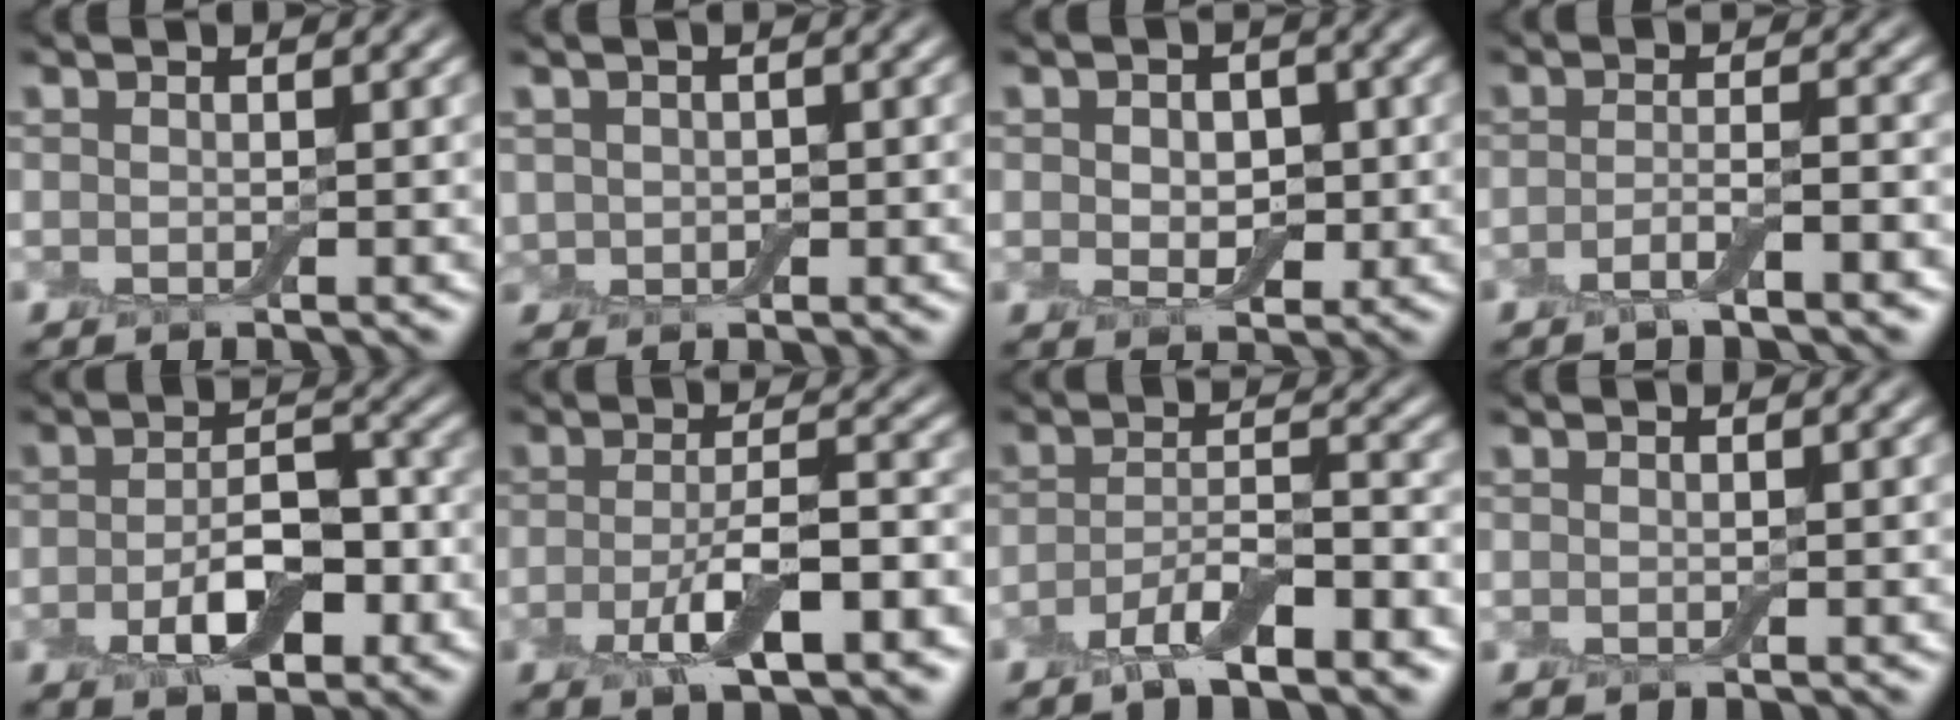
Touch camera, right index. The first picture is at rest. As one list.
[{"total": 1.4, "force": [0.1, 1.3, 0.6], "torque": [-0.011, -0.003, -0.001]}, {"total": 3.4, "force": [0.1, 2.3, 2.5], "torque": [-0.037, -0.001, -0.001]}, {"total": 2.8, "force": [-1.6, 0.4, 2.3], "torque": [-0.040, 0.004, -0.036]}, {"total": 5.7, "force": [-2.1, 2.7, 4.6], "torque": [-0.079, 0.005, -0.037]}, {"total": 6.1, "force": [-2.3, 1.9, 5.3], "torque": [-0.105, -0.002, -0.041]}, {"total": 5.0, "force": [-2.9, 1.3, 3.8], "torque": [-0.071, -0.001, -0.056]}, {"total": 0.0}]